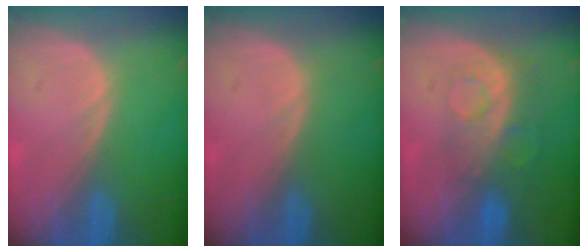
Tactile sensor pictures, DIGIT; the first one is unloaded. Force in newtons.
{"total": 0.0}
{"total": 8.5, "press": 7.2, "slide": 4.6}